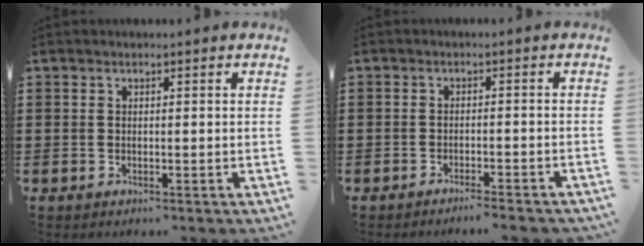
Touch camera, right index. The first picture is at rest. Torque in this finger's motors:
{"motor_torque": [1.33, 0.81, 0.13, 0.02]}